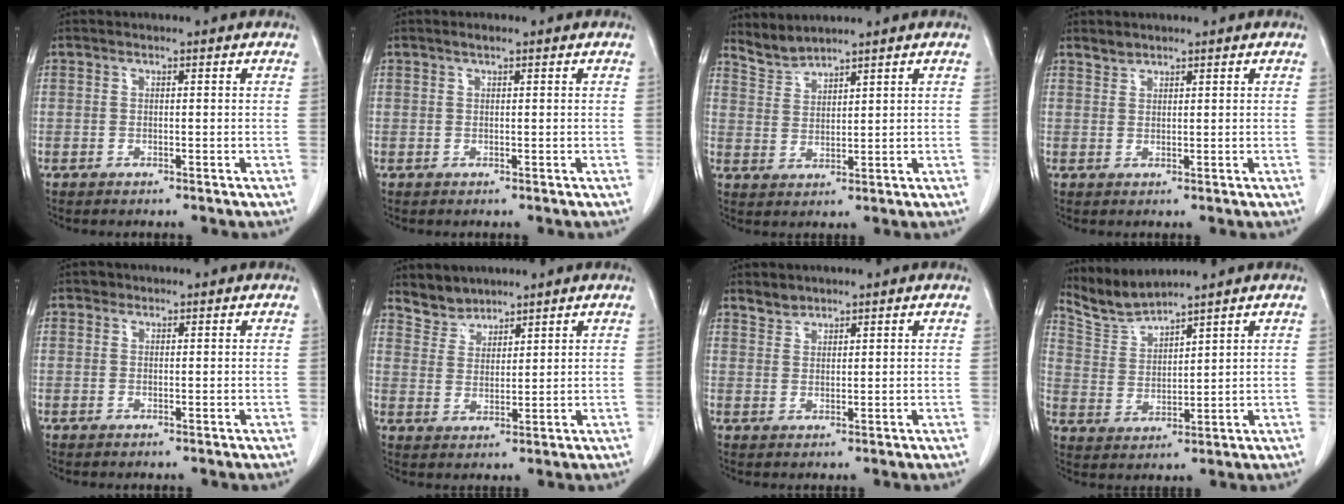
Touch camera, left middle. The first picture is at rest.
{"total": 0.8, "force": [0.6, 0.1, 0.5], "torque": [-0.016, 0.002, 0.011]}
{"total": 3.4, "force": [3.4, -0.2, -0.4], "torque": [0.002, 0.000, 0.075]}
{"total": 1.3, "force": [1.2, 0.4, 0.0], "torque": [0.002, 0.001, 0.022]}
{"total": 0.7, "force": [0.5, 0.5, 0.0], "torque": [-0.002, 0.000, 0.005]}
{"total": 4.0, "force": [3.7, 1.5, -0.3], "torque": [0.010, 0.007, 0.074]}
{"total": 2.1, "force": [1.9, 0.9, 0.0], "torque": [0.002, 0.003, 0.035]}
{"total": 5.5, "force": [5.4, -1.0, -0.1], "torque": [-0.013, -0.003, 0.123]}